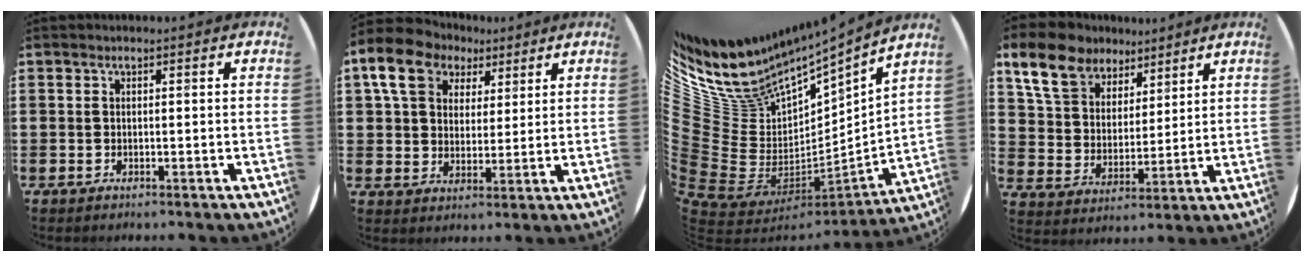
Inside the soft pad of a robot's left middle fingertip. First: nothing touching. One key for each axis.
{"total": 9.1, "fx": 5.7, "fy": 6.4, "fz": 3.0, "tx": -0.079, "ty": 0.002, "tz": 0.105}
{"total": 8.6, "fx": 5.4, "fy": 6.5, "fz": 1.4, "tx": -0.095, "ty": -0.083, "tz": 0.100}
{"total": 10.4, "fx": 8.2, "fy": 5.6, "fz": 2.8, "tx": -0.100, "ty": -0.019, "tz": 0.159}